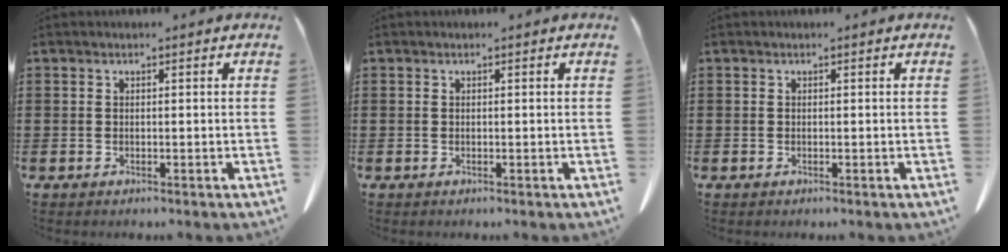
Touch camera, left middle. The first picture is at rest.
{"total": 0.0}
{"total": 0.0}